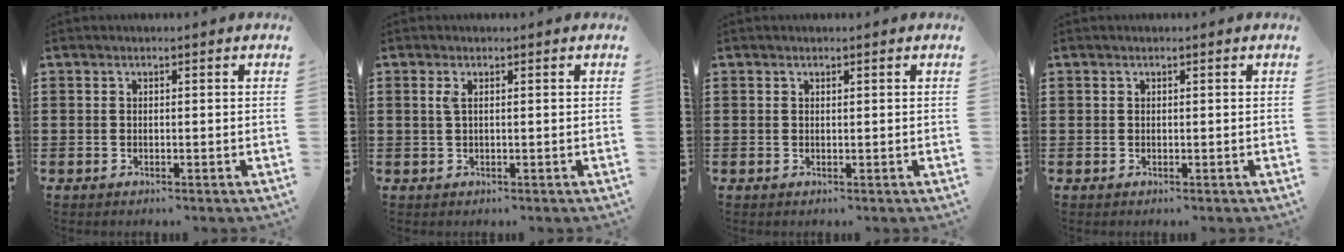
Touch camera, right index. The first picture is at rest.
{"total": 1.3, "force": [0.3, 0.3, 1.2], "torque": [-0.026, 0.002, 0.004]}
{"total": 0.0}
{"total": 0.0}